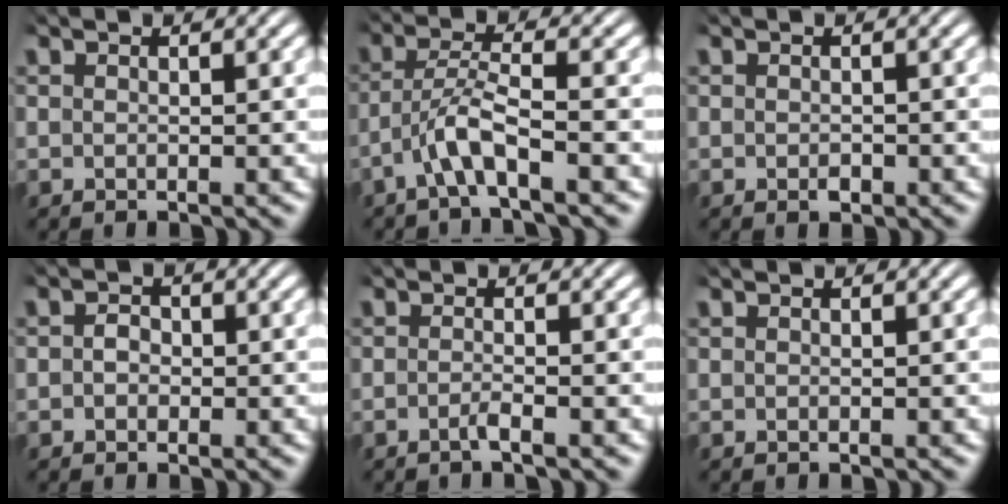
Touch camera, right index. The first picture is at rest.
{"total": 3.3, "force": [-1.8, 0.3, 2.7], "torque": [-0.057, -0.004, -0.030]}
{"total": 0.8, "force": [-0.5, 0.4, 0.5], "torque": [-0.010, -0.008, -0.004]}
{"total": 1.2, "force": [-0.4, 0.9, 0.5], "torque": [-0.013, -0.007, -0.006]}
{"total": 1.2, "force": [-1.0, -0.1, 0.6], "torque": [-0.012, 0.000, -0.023]}
{"total": 0.0}